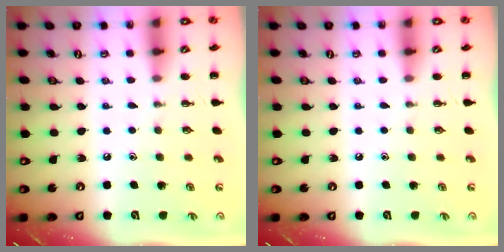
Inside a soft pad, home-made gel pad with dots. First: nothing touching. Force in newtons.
{"total": 0.0}